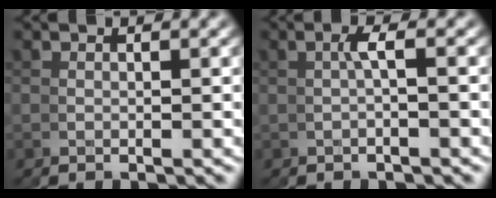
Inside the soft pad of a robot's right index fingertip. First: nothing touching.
{"total": 0.6, "force": [0.3, -0.5, 0.0], "torque": [-0.002, 0.011, 0.001]}